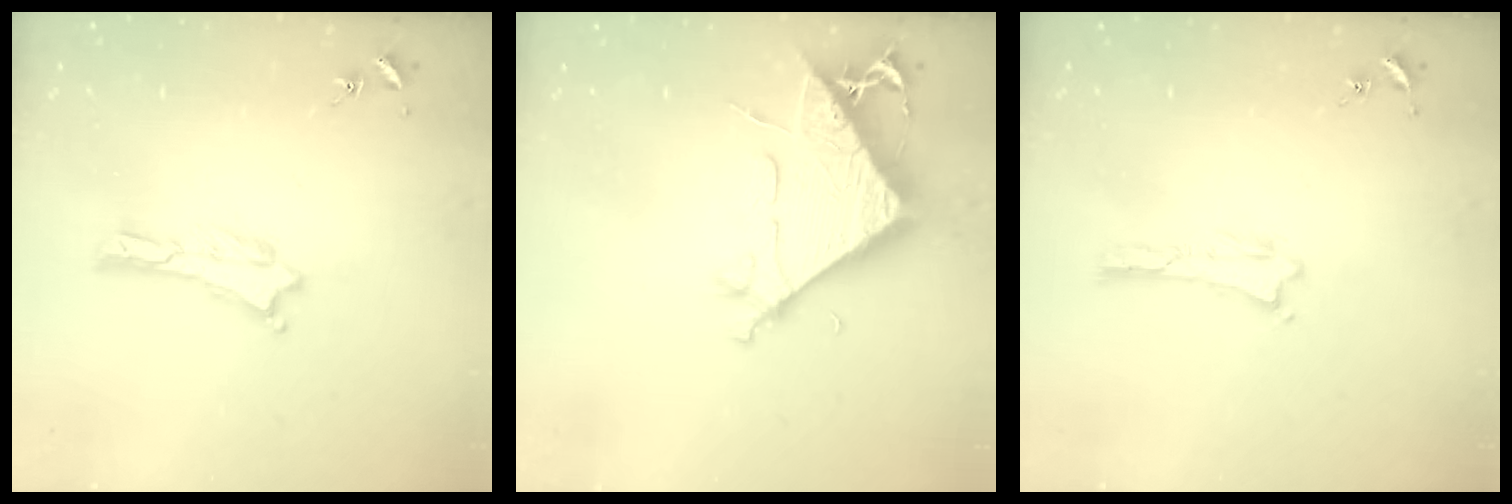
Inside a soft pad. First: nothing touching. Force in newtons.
{"total": 8.2, "press": 8.1, "slide": 1.2}
{"total": 0.0}